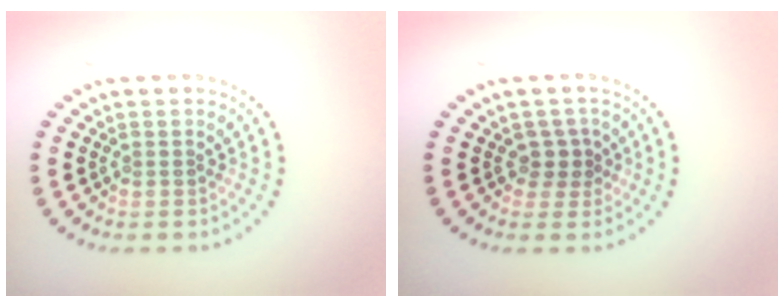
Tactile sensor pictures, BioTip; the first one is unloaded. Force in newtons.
{"total": 1.7, "press": 1.4, "slide": 1.0}